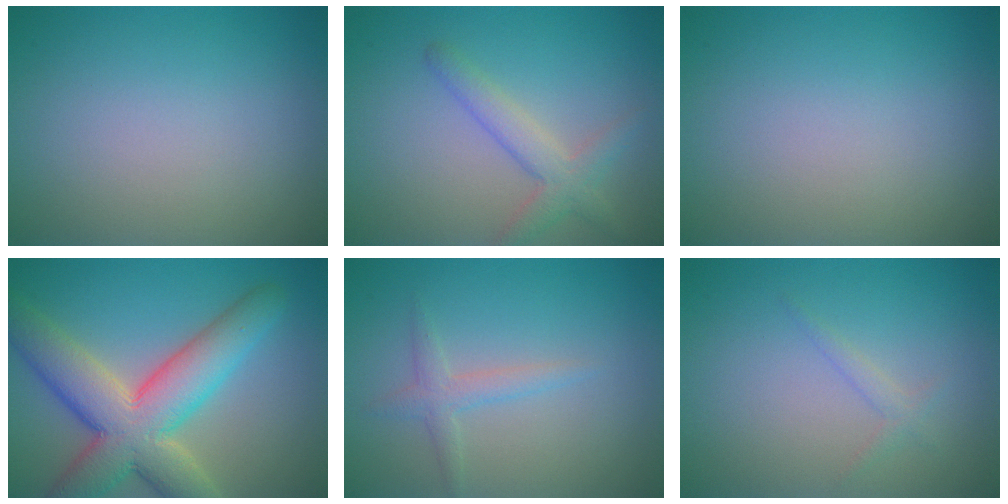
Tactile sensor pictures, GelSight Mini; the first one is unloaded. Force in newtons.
{"total": 2.9, "press": 2.9, "slide": 0.2}
{"total": 0.0}
{"total": 10.0, "press": 9.9, "slide": 0.9}
{"total": 1.7, "press": 1.7, "slide": 0.1}
{"total": 1.1, "press": 1.1, "slide": 0.1}